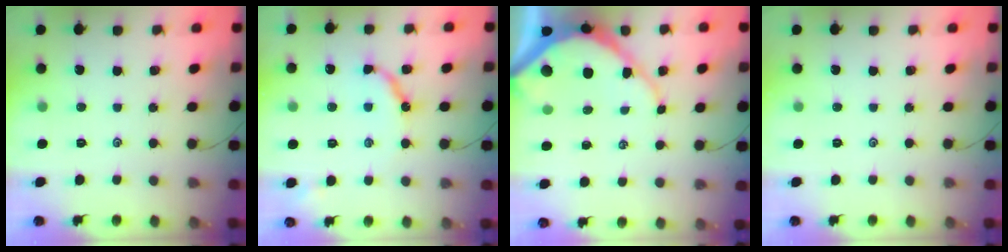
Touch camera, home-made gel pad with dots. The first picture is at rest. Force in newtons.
{"total": 8.9, "press": 8.9, "slide": 0.7}
{"total": 10.4, "press": 10.3, "slide": 1.0}
{"total": 0.0}